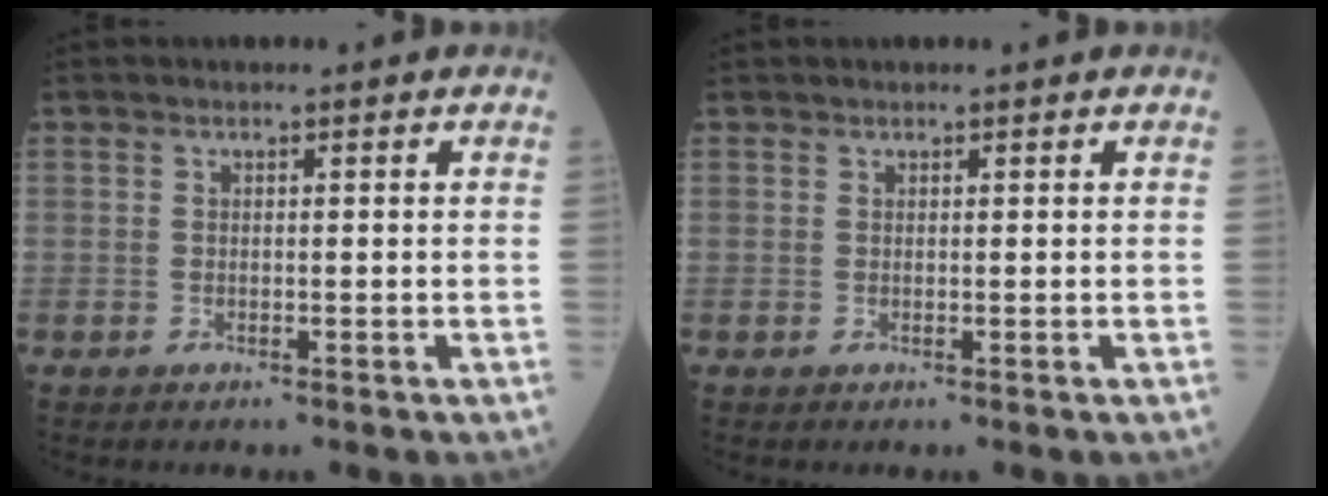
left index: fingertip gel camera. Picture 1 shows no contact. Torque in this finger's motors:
{"motor_torque": [0.11, -0.01, -0.03, -0.01]}